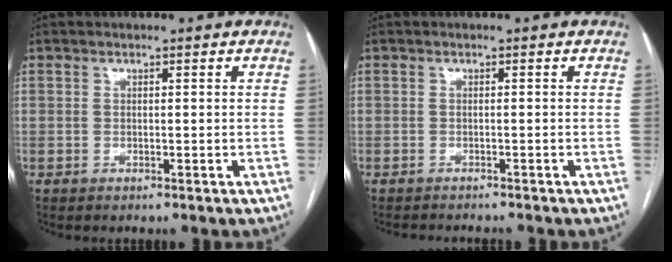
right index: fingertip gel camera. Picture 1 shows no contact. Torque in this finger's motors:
{"motor_torque": [-0.54, -0.42, -0.08, 0.00]}